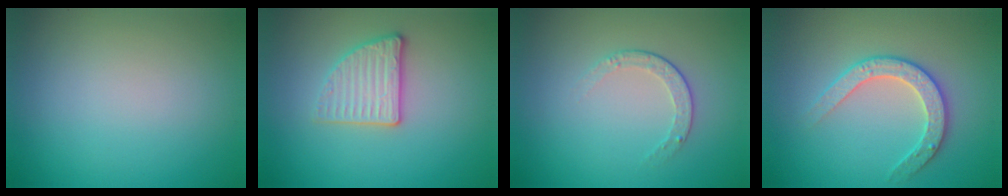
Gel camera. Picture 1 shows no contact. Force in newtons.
{"total": 2.8, "press": 2.7, "slide": 0.9}
{"total": 1.6, "press": 1.2, "slide": 1.1}
{"total": 2.8, "press": 2.7, "slide": 0.6}